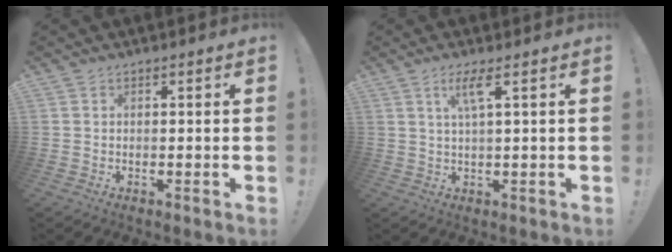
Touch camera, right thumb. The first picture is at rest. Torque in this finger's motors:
{"motor_torque": [-0.27, 0.20, 0.55, -0.07, 0.00]}